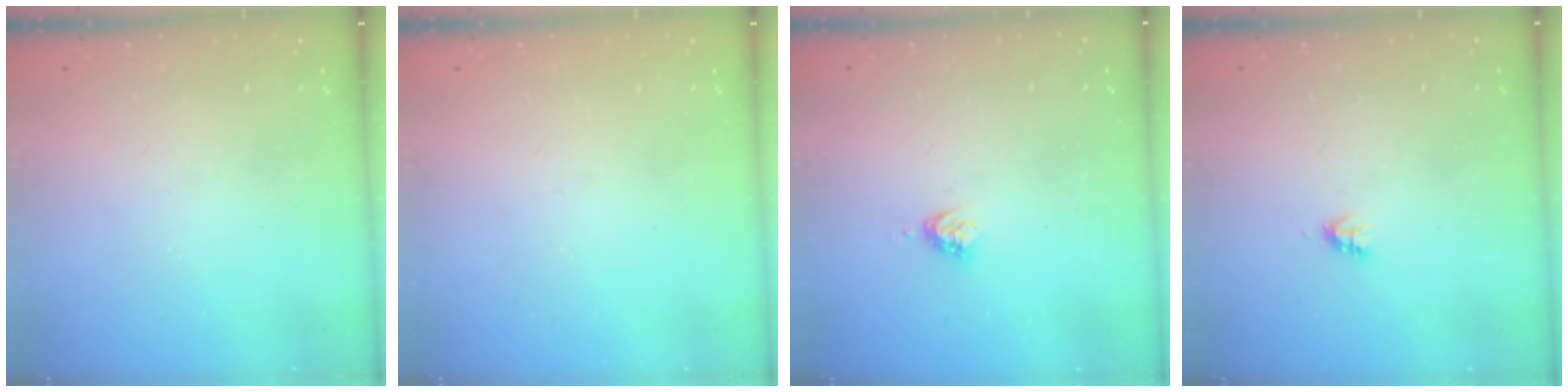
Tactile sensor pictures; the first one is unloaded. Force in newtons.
{"total": 0.0}
{"total": 4.5, "press": 4.5, "slide": 0.5}
{"total": 2.7, "press": 2.7, "slide": 0.2}